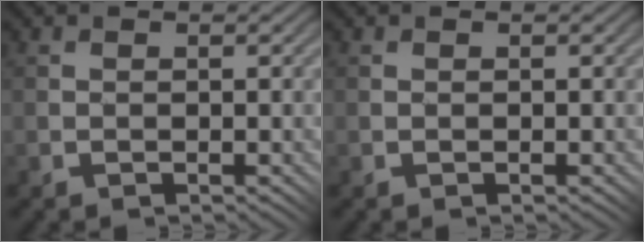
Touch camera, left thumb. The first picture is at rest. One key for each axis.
{"total": 0.0}